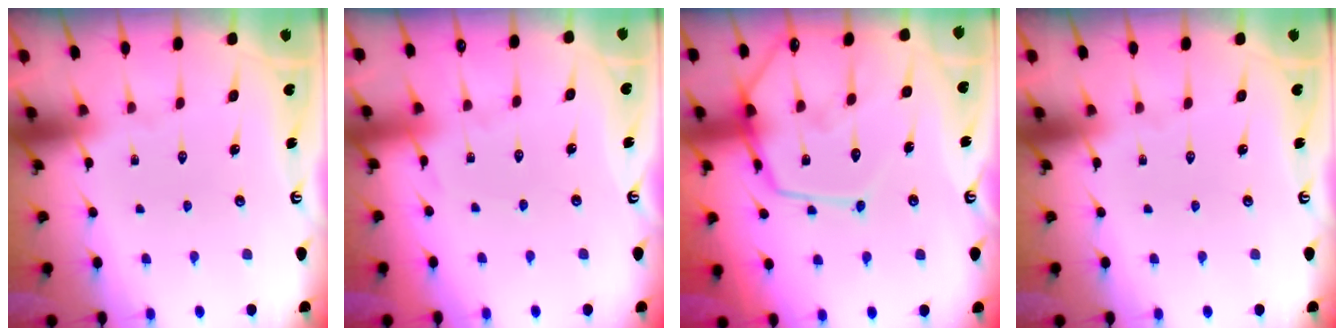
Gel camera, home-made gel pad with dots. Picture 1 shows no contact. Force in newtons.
{"total": 3.8, "press": 3.8, "slide": 0.5}
{"total": 14.5, "press": 14.4, "slide": 1.3}
{"total": 0.0}